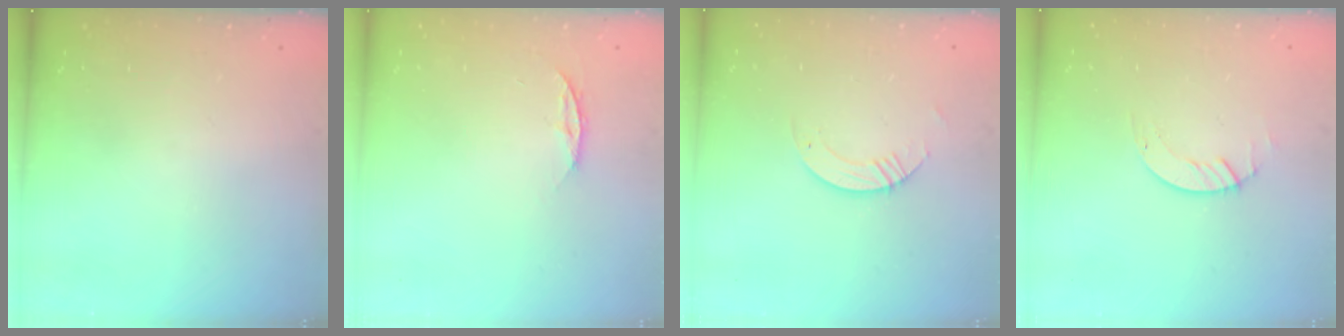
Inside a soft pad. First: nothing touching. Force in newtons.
{"total": 4.4, "press": 4.4, "slide": 0.5}
{"total": 3.2, "press": 3.2, "slide": 0.3}
{"total": 1.4, "press": 1.4, "slide": 0.2}